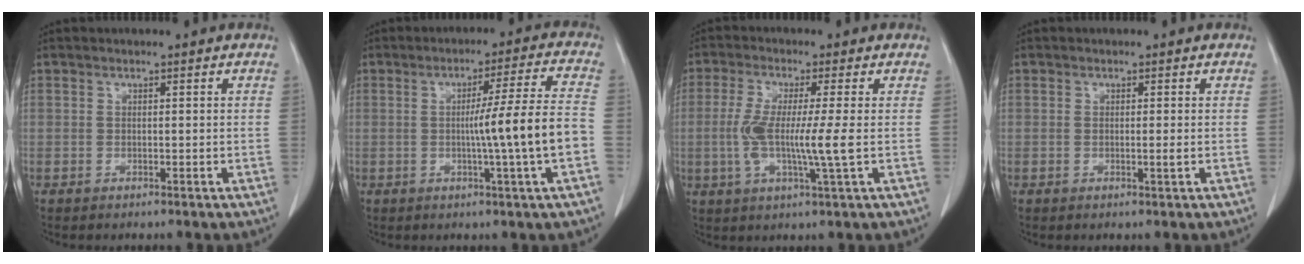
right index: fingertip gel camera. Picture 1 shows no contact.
{"total": 10.6, "force": [-1.9, -1.8, 10.2], "torque": [-0.157, -0.003, -0.027]}
{"total": 8.2, "force": [-0.5, -0.1, 8.2], "torque": [-0.165, -0.011, -0.013]}
{"total": 0.9, "force": [0.0, -0.1, 0.9], "torque": [-0.013, -0.001, 0.002]}